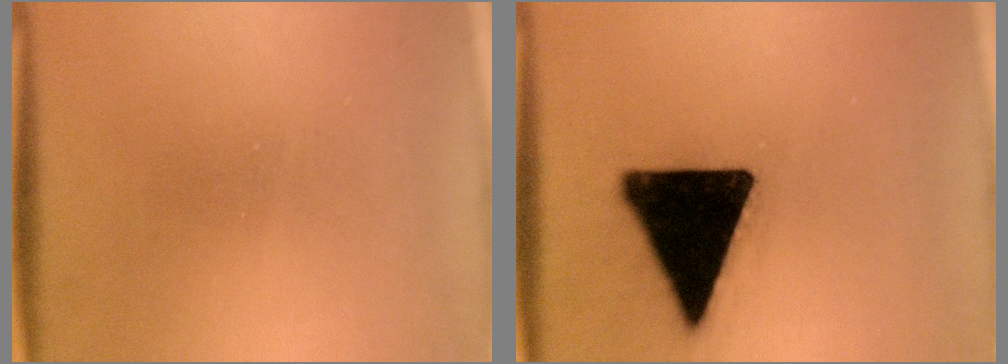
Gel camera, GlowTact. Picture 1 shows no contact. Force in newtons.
{"total": 19.7}